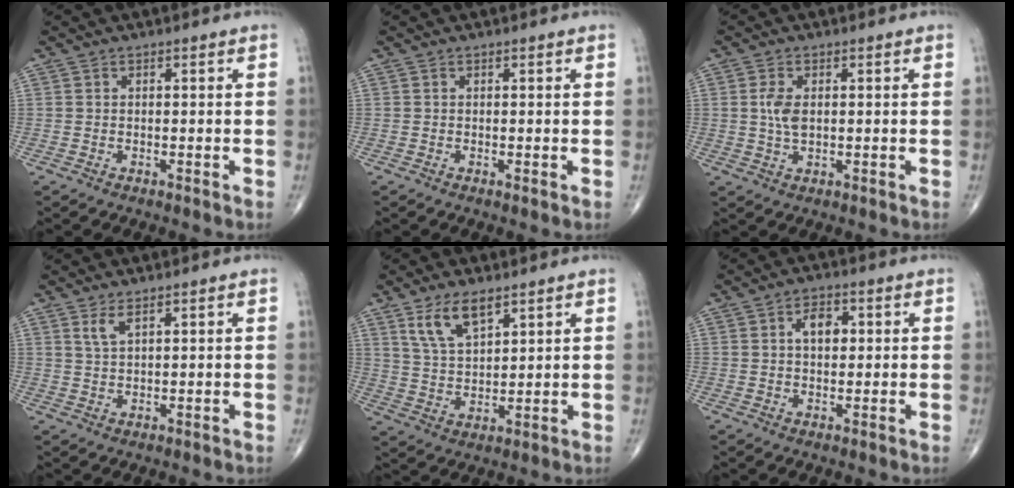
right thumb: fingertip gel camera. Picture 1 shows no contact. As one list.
[{"total": 0.0}, {"total": 4.1, "force": [0.6, 2.2, 3.4], "torque": [-0.073, -0.002, 0.014]}, {"total": 2.6, "force": [1.6, 0.8, 1.9], "torque": [-0.043, -0.006, 0.038]}, {"total": 8.2, "force": [5.0, 3.5, 5.5], "torque": [-0.095, -0.026, 0.103]}, {"total": 4.9, "force": [1.1, 3.0, 3.7], "torque": [-0.050, 0.003, 0.016]}]